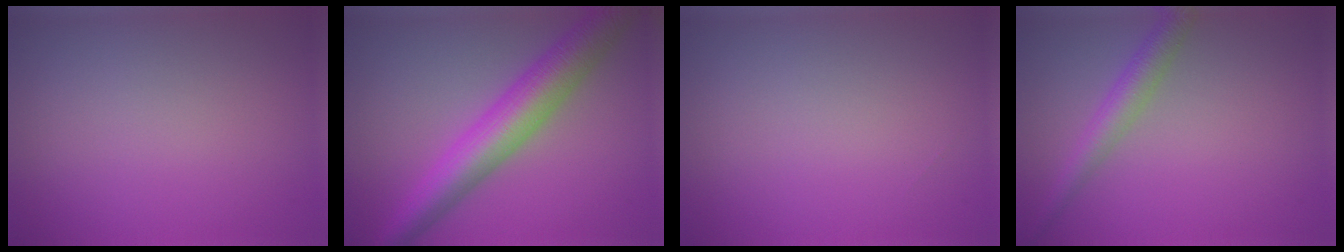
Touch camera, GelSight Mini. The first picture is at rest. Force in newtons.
{"total": 7.2, "press": 7.2, "slide": 0.1}
{"total": 0.0}
{"total": 2.9, "press": 2.9, "slide": 0.1}